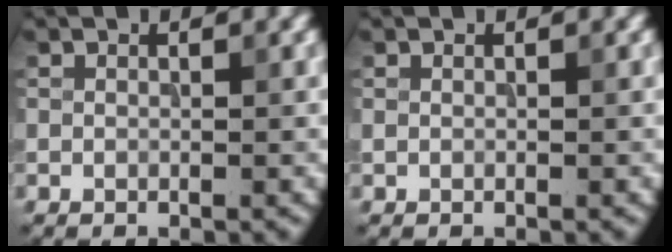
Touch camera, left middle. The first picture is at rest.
{"total": 0.0}